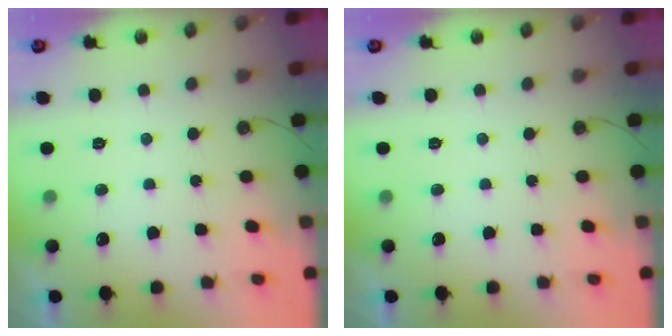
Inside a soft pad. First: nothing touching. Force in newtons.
{"total": 0.0}